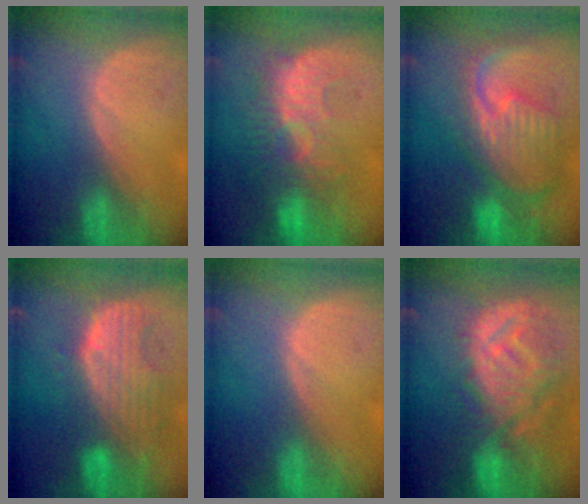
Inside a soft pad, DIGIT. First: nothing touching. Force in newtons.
{"total": 9.3, "press": 8.8, "slide": 2.9}
{"total": 11.9, "press": 10.4, "slide": 5.9}
{"total": 10.3, "press": 8.9, "slide": 5.1}
{"total": 0.0}
{"total": 12.4, "press": 11.0, "slide": 5.7}